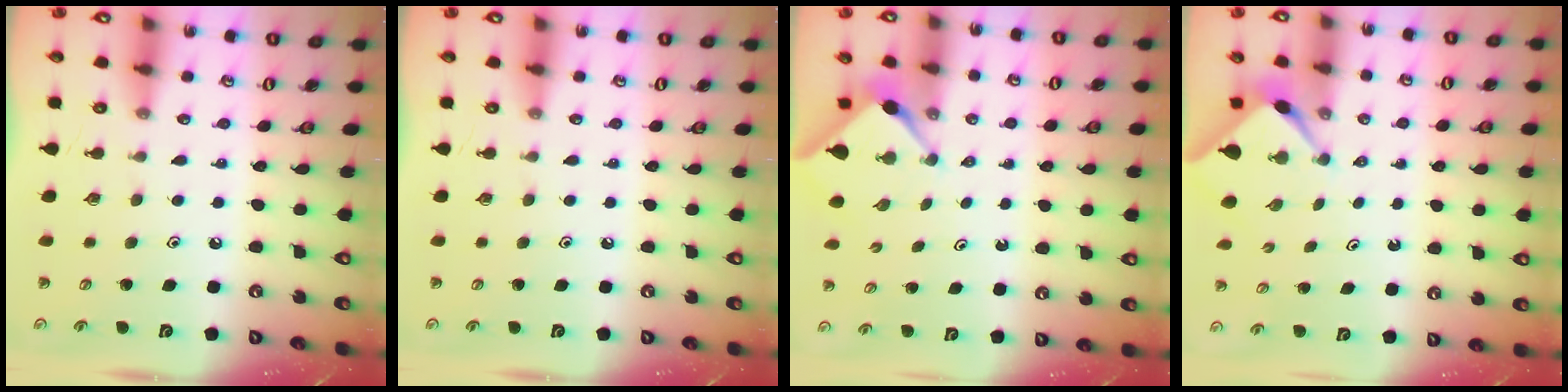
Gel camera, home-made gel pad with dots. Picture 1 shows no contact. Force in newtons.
{"total": 0.0}
{"total": 2.9, "press": 2.9, "slide": 0.4}
{"total": 2.8, "press": 2.8, "slide": 0.4}